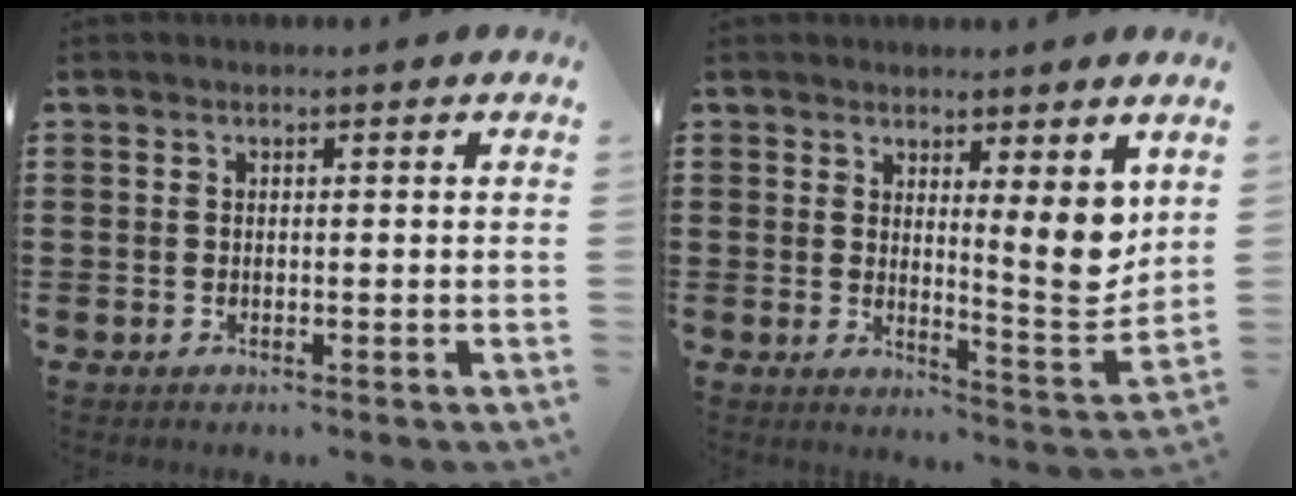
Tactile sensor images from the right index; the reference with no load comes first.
{"total": 7.4, "force": [4.2, 1.5, 5.9], "torque": [-0.080, -0.029, 0.066]}